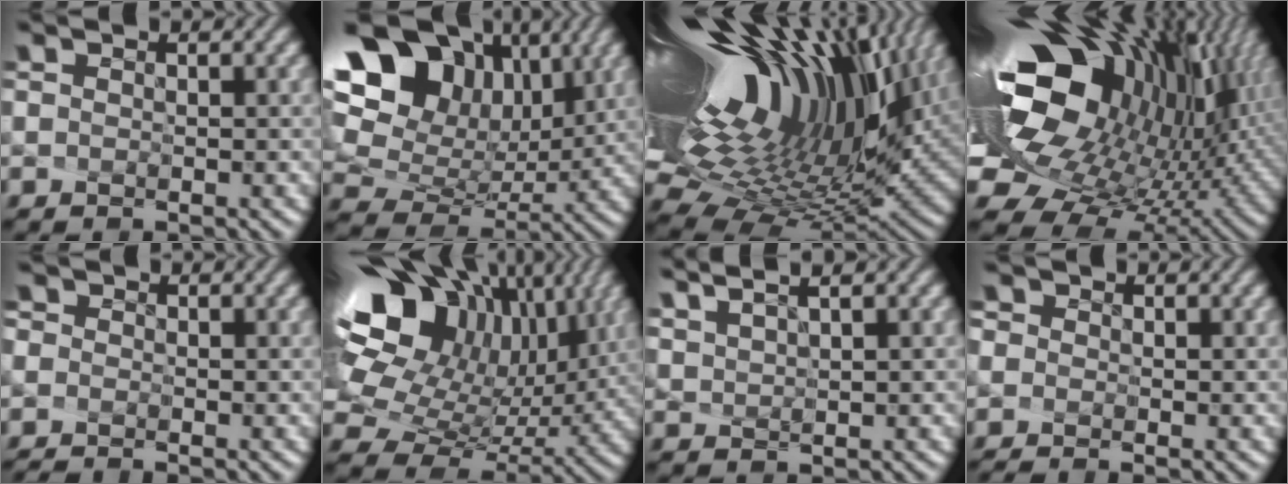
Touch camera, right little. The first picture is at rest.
{"total": 16.7, "force": [7.3, 11.8, 9.2], "torque": [-0.215, 0.036, 0.165]}
{"total": 18.4, "force": [5.7, 8.9, 15.1], "torque": [-0.274, 0.018, 0.121]}
{"total": 17.8, "force": [3.1, 11.0, 13.7], "torque": [-0.262, -0.052, 0.102]}
{"total": 1.8, "force": [-1.5, 0.9, 0.5], "torque": [-0.030, -0.001, -0.017]}
{"total": 17.6, "force": [5.7, 11.6, 11.9], "torque": [-0.259, -0.002, 0.146]}
{"total": 1.8, "force": [1.5, -0.9, 0.1], "torque": [-0.015, -0.004, 0.054]}
{"total": 2.0, "force": [-0.9, 1.5, 1.0], "torque": [-0.042, 0.003, -0.011]}